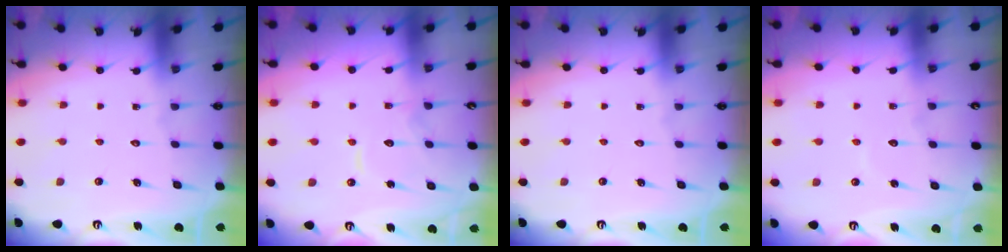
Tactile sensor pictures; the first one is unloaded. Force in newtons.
{"total": 9.5, "press": 9.4, "slide": 0.7}
{"total": 0.0}
{"total": 3.7, "press": 3.7, "slide": 0.2}